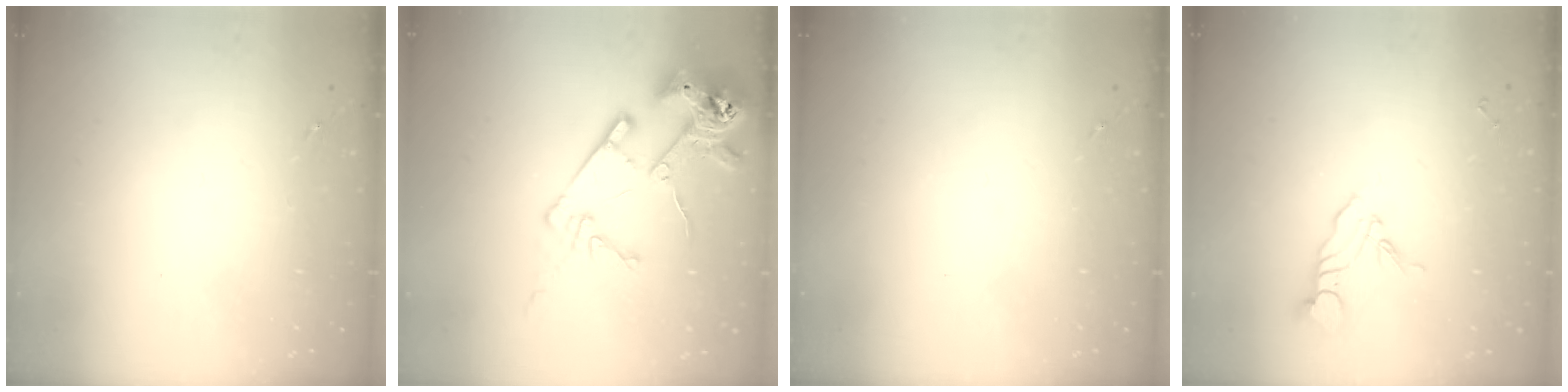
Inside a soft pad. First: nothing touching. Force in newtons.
{"total": 16.9, "press": 16.8, "slide": 1.8}
{"total": 0.0}
{"total": 8.5, "press": 8.4, "slide": 0.9}